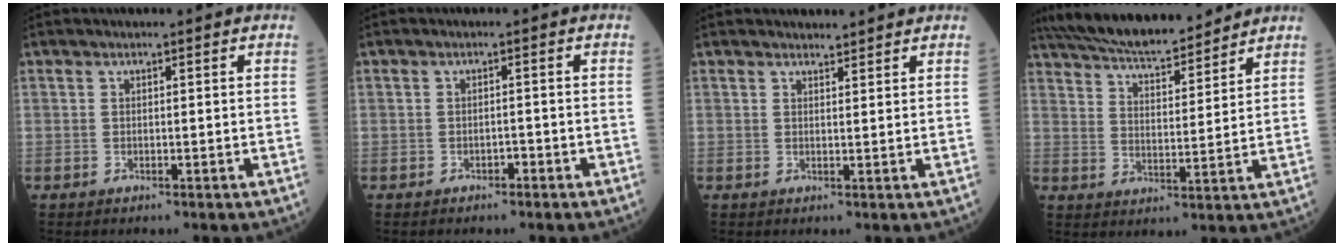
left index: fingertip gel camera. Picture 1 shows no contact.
{"total": 1.0, "force": [-0.8, 0.5, 0.4], "torque": [-0.008, 0.001, -0.012]}
{"total": 2.4, "force": [2.3, 0.4, 0.1], "torque": [-0.008, 0.006, 0.033]}
{"total": 15.7, "force": [14.1, 2.4, 6.3], "torque": [-0.113, 0.017, 0.230]}